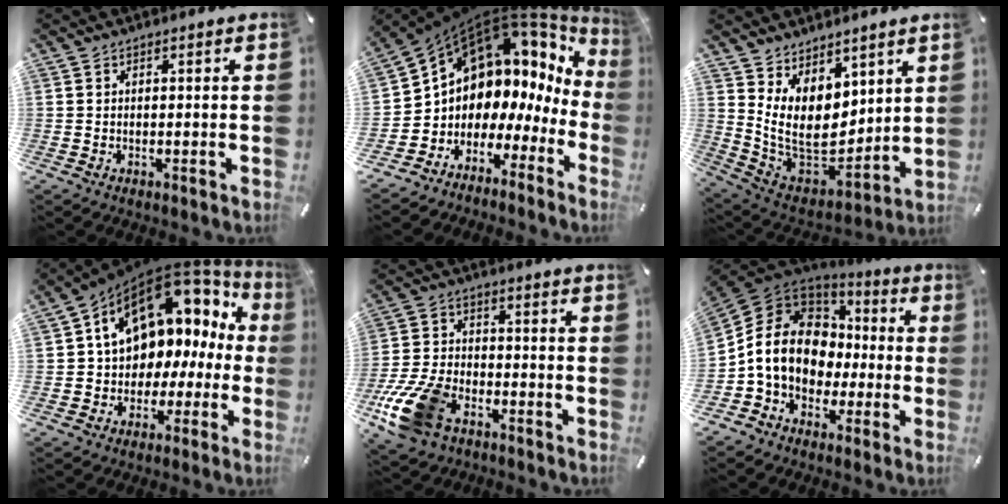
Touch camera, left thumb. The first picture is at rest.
{"total": 8.1, "force": [4.7, 6.4, 1.9], "torque": [-0.046, -0.065, 0.081]}
{"total": 12.7, "force": [5.1, 9.4, 7.0], "torque": [-0.151, -0.069, 0.107]}
{"total": 13.0, "force": [6.6, 8.9, 6.8], "torque": [-0.110, -0.053, 0.115]}
{"total": 14.0, "force": [-7.6, 8.5, 8.2], "torque": [-0.170, 0.039, -0.135]}
{"total": 14.8, "force": [-1.6, 12.8, 7.2], "torque": [-0.177, 0.019, -0.026]}